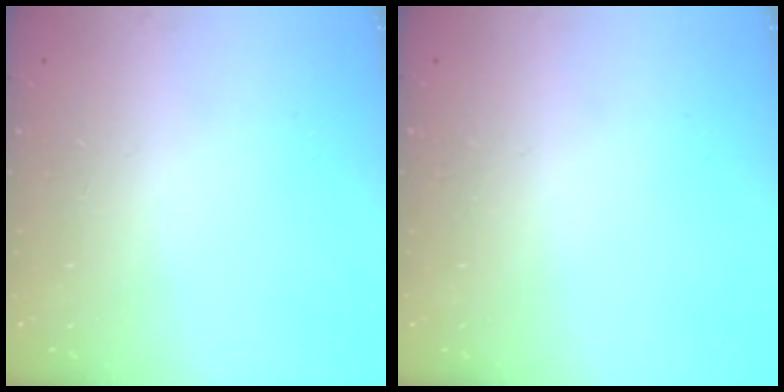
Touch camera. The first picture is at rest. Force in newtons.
{"total": 0.0}